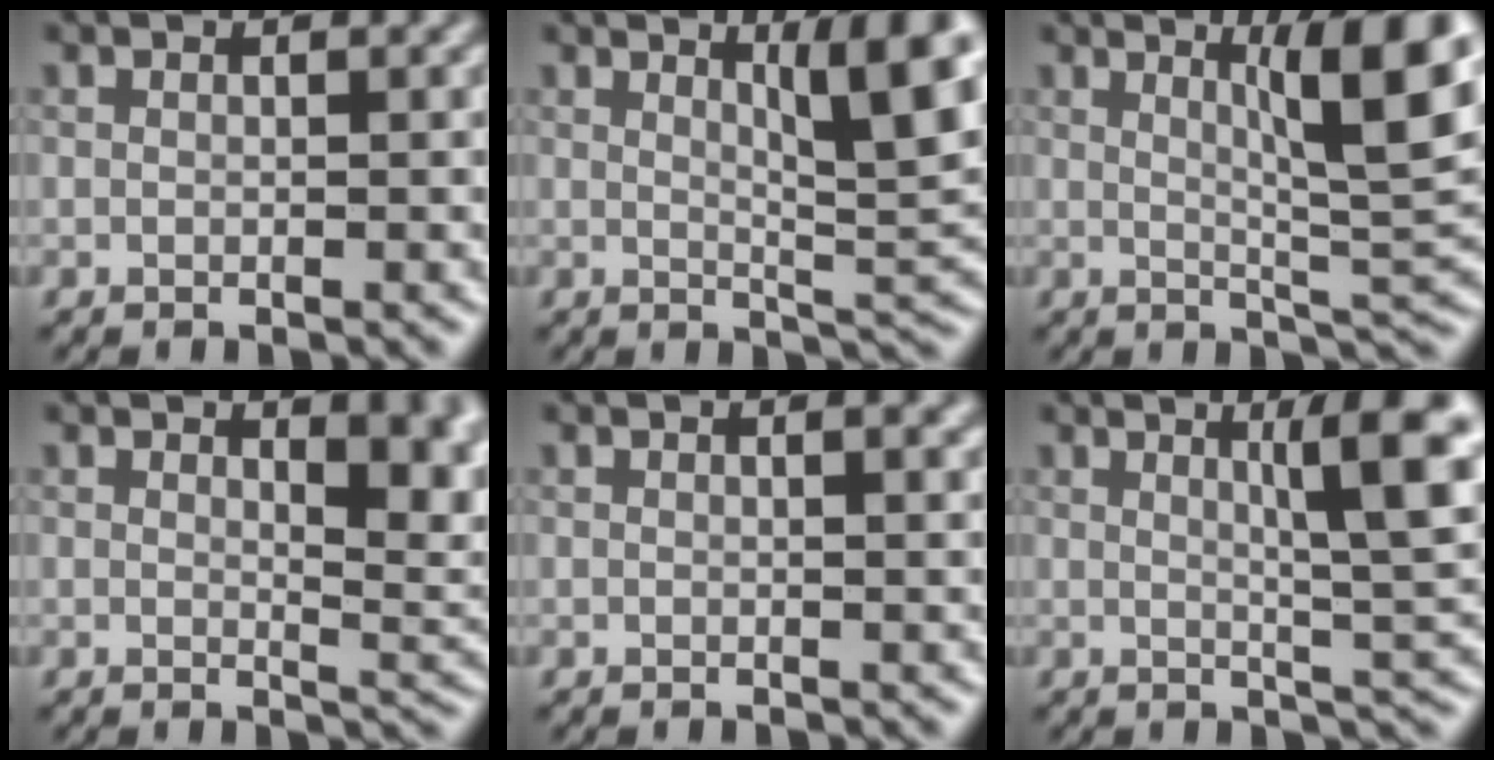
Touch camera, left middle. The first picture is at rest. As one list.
[{"total": 6.8, "force": [2.7, 1.3, 6.1], "torque": [-0.080, -0.007, 0.045]}, {"total": 8.5, "force": [3.0, 1.5, 7.9], "torque": [-0.101, 0.002, 0.051]}, {"total": 5.7, "force": [2.2, 2.4, 4.8], "torque": [-0.048, -0.006, 0.038]}, {"total": 1.5, "force": [0.6, 0.4, 1.3], "torque": [-0.013, 0.003, 0.007]}, {"total": 7.4, "force": [2.3, 1.2, 7.0], "torque": [-0.087, 0.001, 0.037]}]